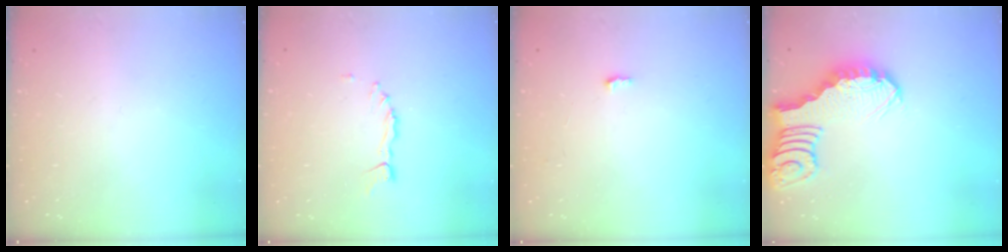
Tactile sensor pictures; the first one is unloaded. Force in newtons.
{"total": 0.8, "press": 0.8, "slide": 0.1}
{"total": 3.2, "press": 3.2, "slide": 0.2}
{"total": 3.0, "press": 3.0, "slide": 0.3}